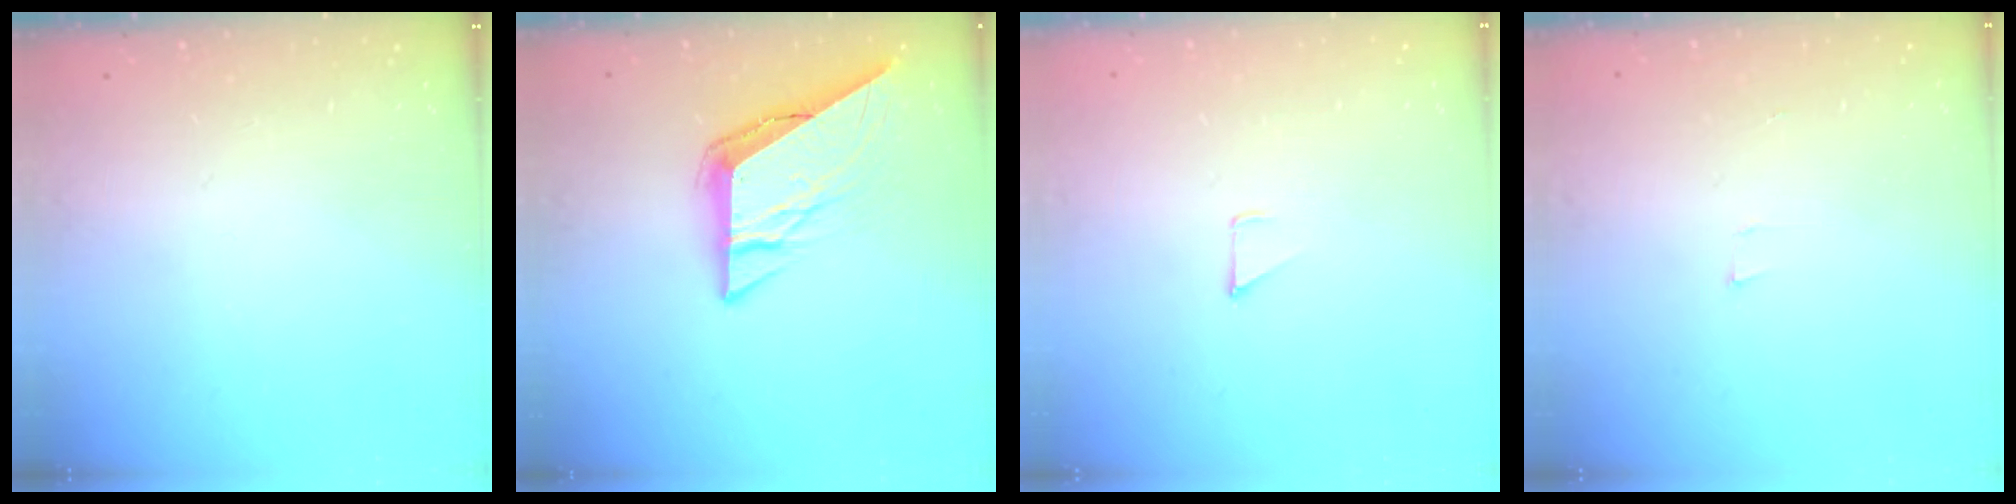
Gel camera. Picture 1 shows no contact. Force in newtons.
{"total": 9.8, "press": 9.8, "slide": 0.6}
{"total": 2.9, "press": 2.8, "slide": 0.3}
{"total": 3.4, "press": 2.2, "slide": 2.6}